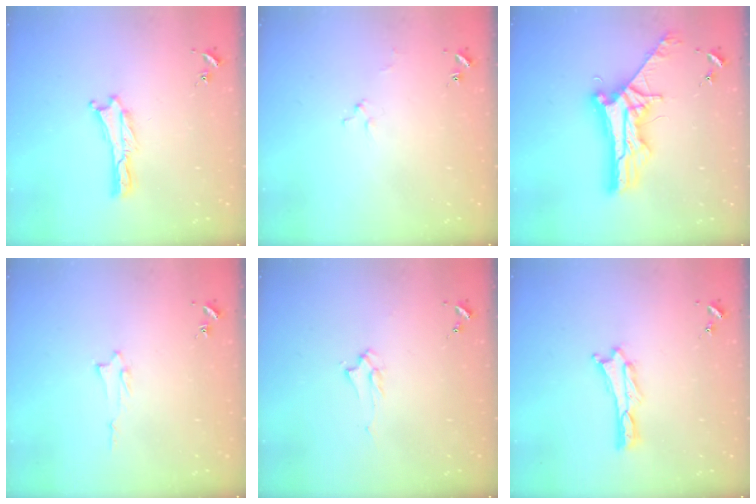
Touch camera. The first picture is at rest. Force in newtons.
{"total": 2.0, "press": 2.0, "slide": 0.2}
{"total": 9.0, "press": 8.9, "slide": 0.9}
{"total": 1.3, "press": 1.3, "slide": 0.2}
{"total": 1.7, "press": 1.6, "slide": 0.3}
{"total": 0.6, "press": 0.6, "slide": 0.2}